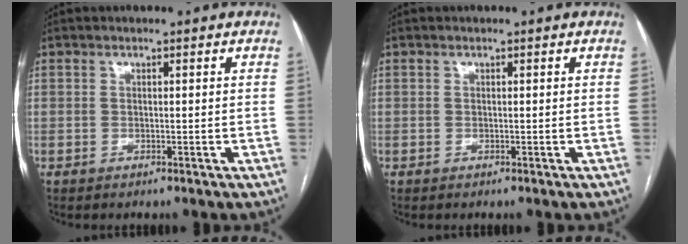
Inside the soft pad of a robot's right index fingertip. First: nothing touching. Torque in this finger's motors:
{"motor_torque": [0.02, 0.02, 0.00, 0.01]}